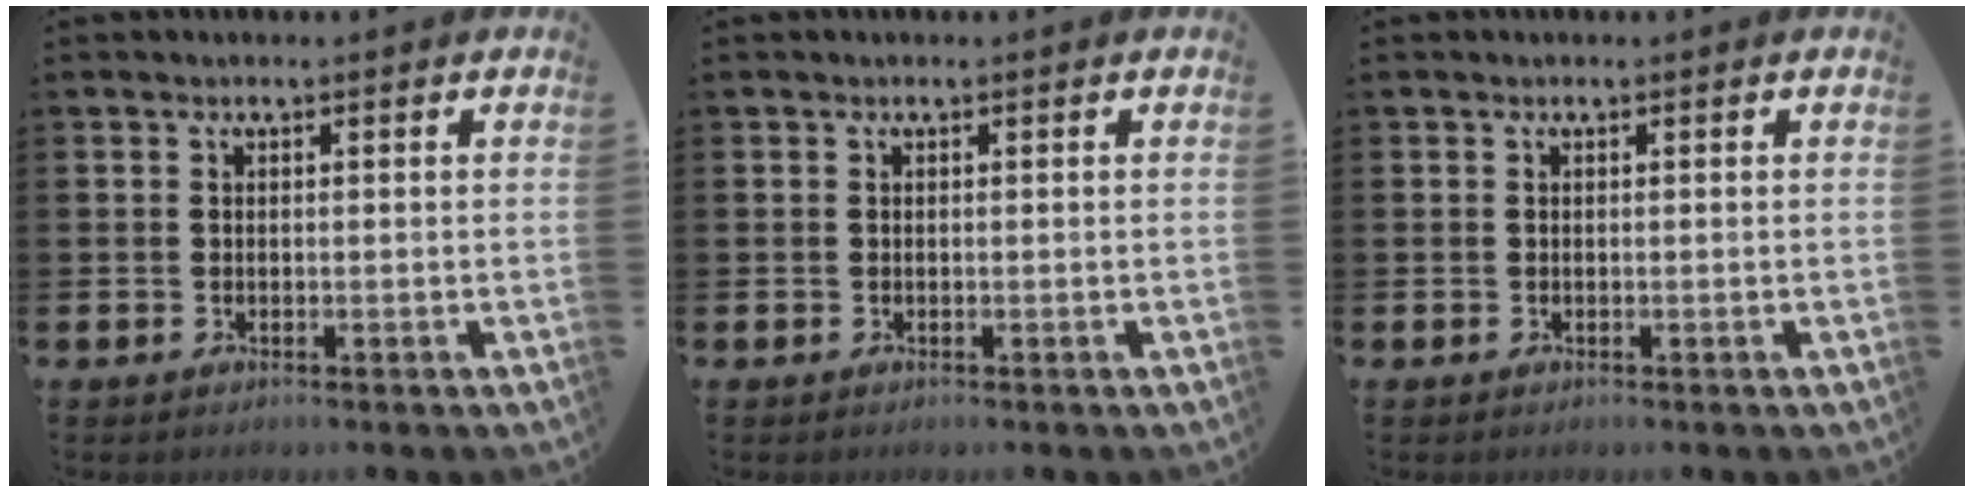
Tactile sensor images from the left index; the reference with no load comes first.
{"total": 0.0}
{"total": 0.0}